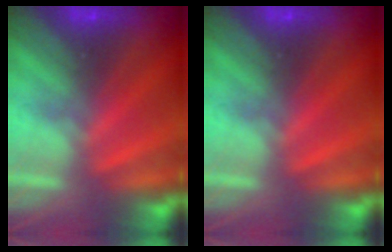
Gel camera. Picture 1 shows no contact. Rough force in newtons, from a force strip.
{"total": 0.0}